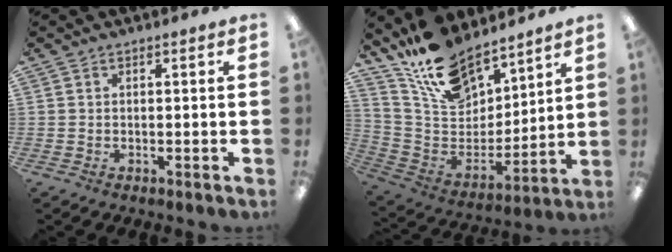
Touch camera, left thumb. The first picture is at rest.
{"total": 18.4, "force": [14.9, 8.4, 6.9], "torque": [-0.149, -0.095, 0.275]}